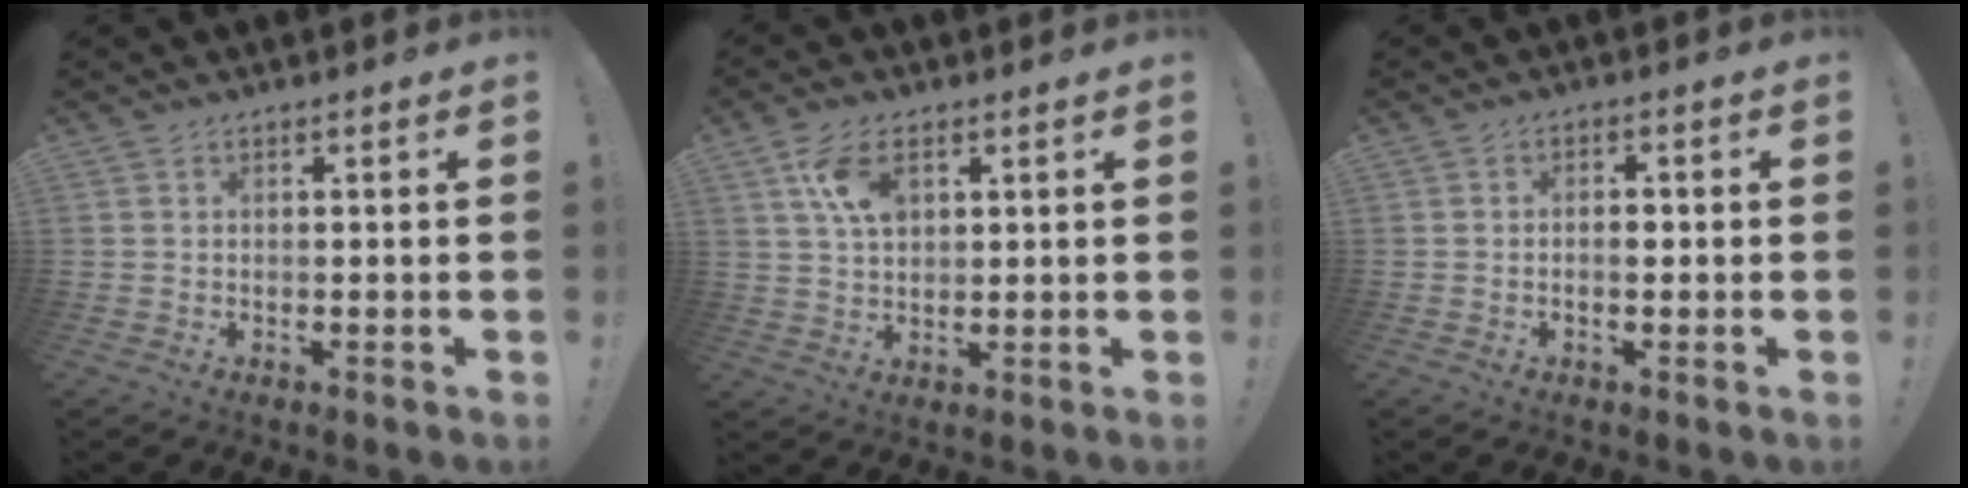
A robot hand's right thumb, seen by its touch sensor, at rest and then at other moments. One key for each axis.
{"total": 8.5, "fx": 3.5, "fy": 5.0, "fz": 5.9, "tx": -0.111, "ty": -0.006, "tz": 0.067}
{"total": 2.2, "fx": -0.5, "fy": 1.3, "fz": 1.7, "tx": -0.016, "ty": 0.004, "tz": -0.013}